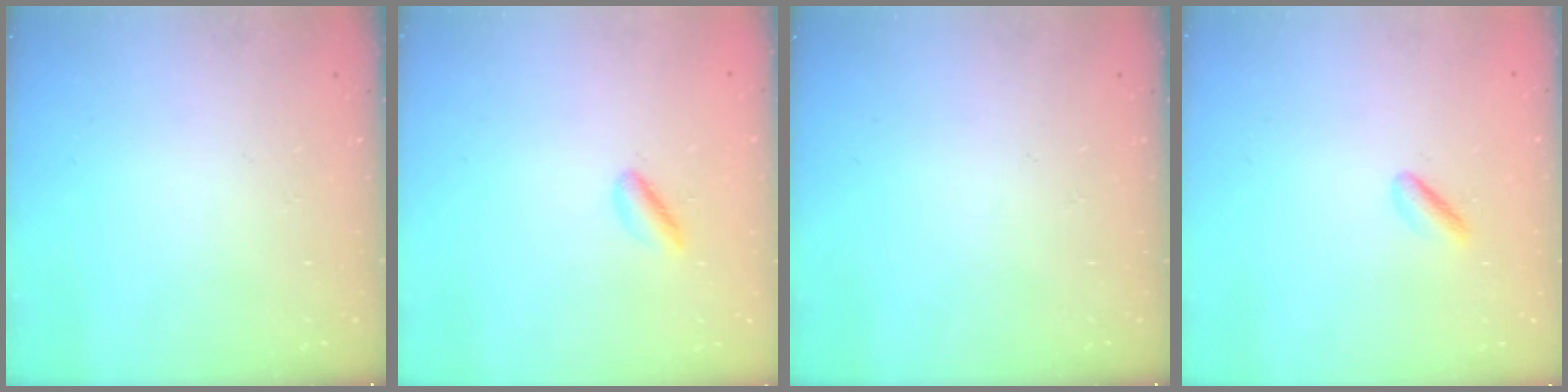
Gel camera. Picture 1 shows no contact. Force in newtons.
{"total": 2.8, "press": 2.6, "slide": 1.1}
{"total": 0.0}
{"total": 2.1, "press": 1.9, "slide": 0.9}